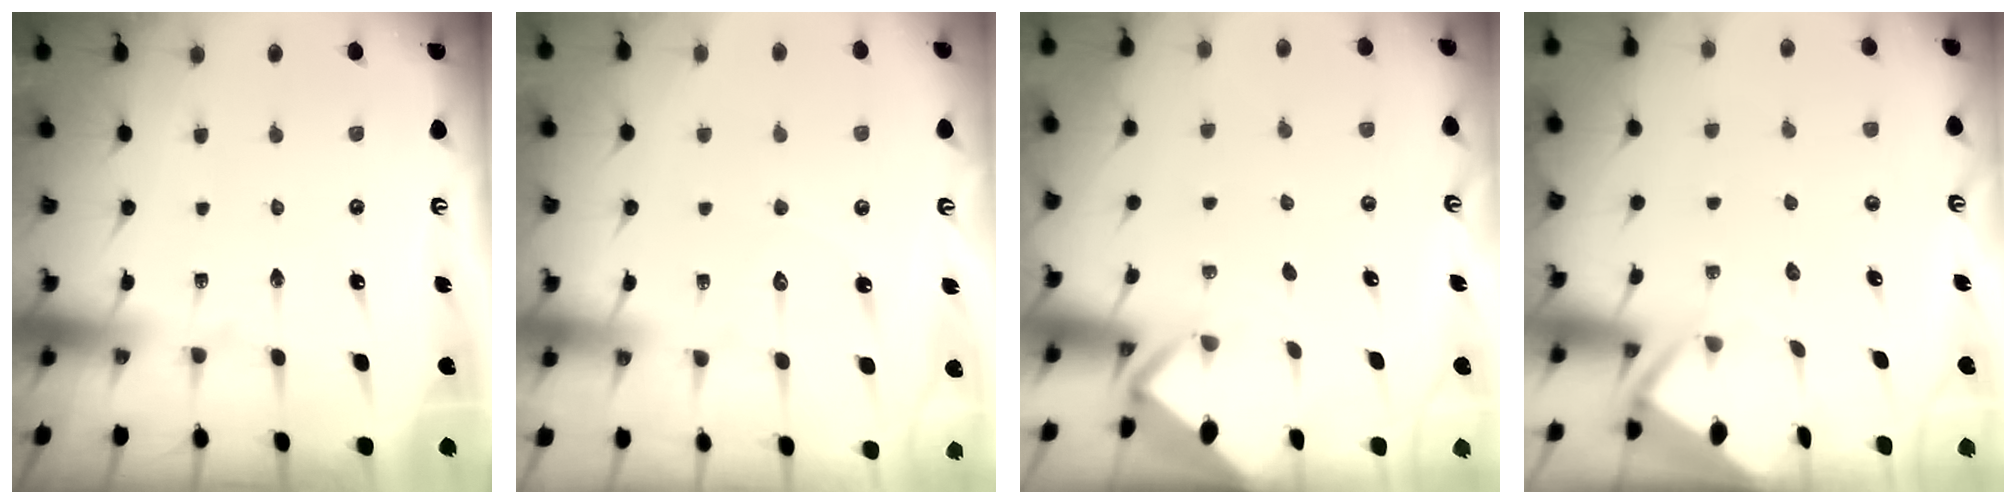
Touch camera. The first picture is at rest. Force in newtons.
{"total": 5.3, "press": 5.3, "slide": 0.5}
{"total": 2.2, "press": 2.2, "slide": 0.2}
{"total": 3.3, "press": 3.3, "slide": 0.3}